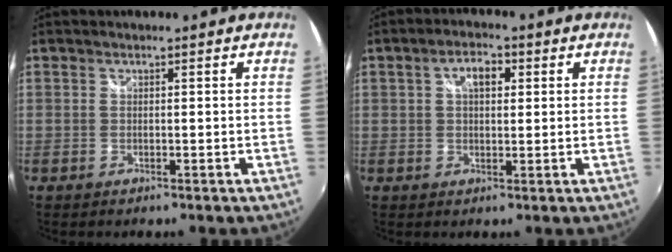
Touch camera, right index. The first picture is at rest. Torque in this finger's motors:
{"motor_torque": [0.27, -0.08, 0.35, 0.07]}